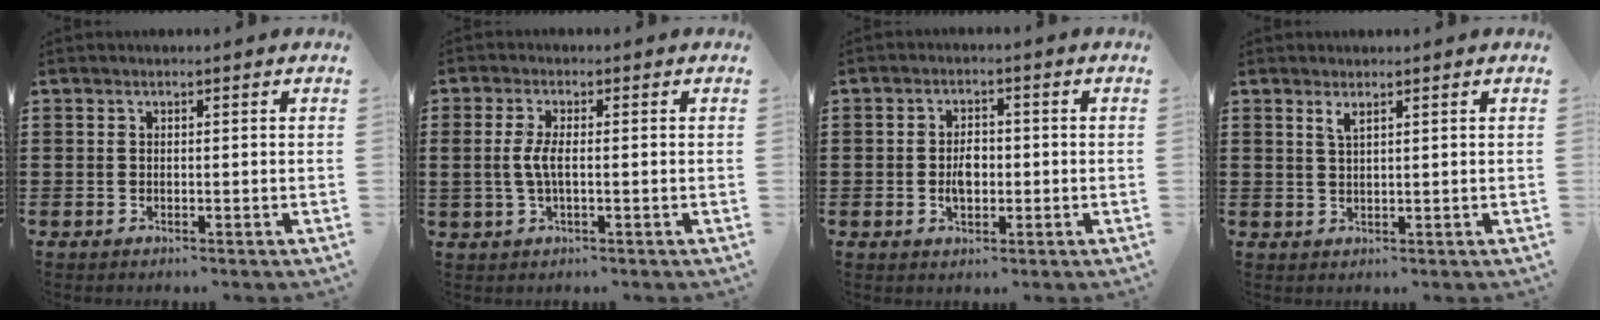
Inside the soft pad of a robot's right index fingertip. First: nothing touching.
{"total": 3.5, "force": [-0.3, 1.1, 3.3], "torque": [-0.083, -0.005, -0.013]}
{"total": 3.4, "force": [-0.4, 2.0, 2.6], "torque": [-0.042, 0.003, -0.010]}
{"total": 1.6, "force": [1.1, 0.3, 1.1], "torque": [-0.024, 0.002, 0.019]}